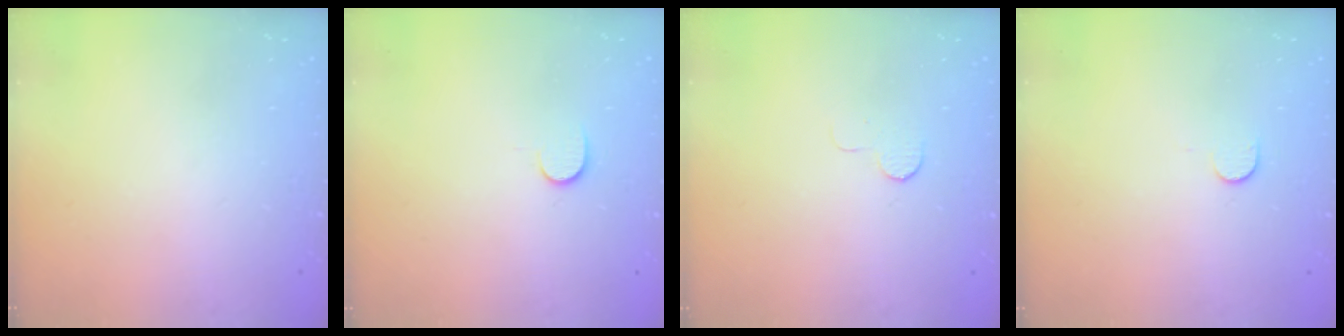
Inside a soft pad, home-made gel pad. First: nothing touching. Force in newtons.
{"total": 5.7, "press": 5.6, "slide": 0.7}
{"total": 3.7, "press": 3.7, "slide": 0.3}
{"total": 6.1, "press": 6.1, "slide": 0.6}